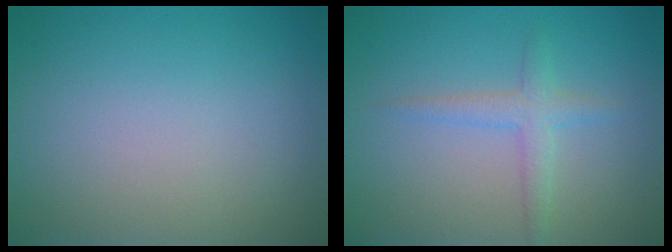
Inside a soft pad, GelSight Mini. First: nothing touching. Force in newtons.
{"total": 2.0, "press": 2.0, "slide": 0.1}